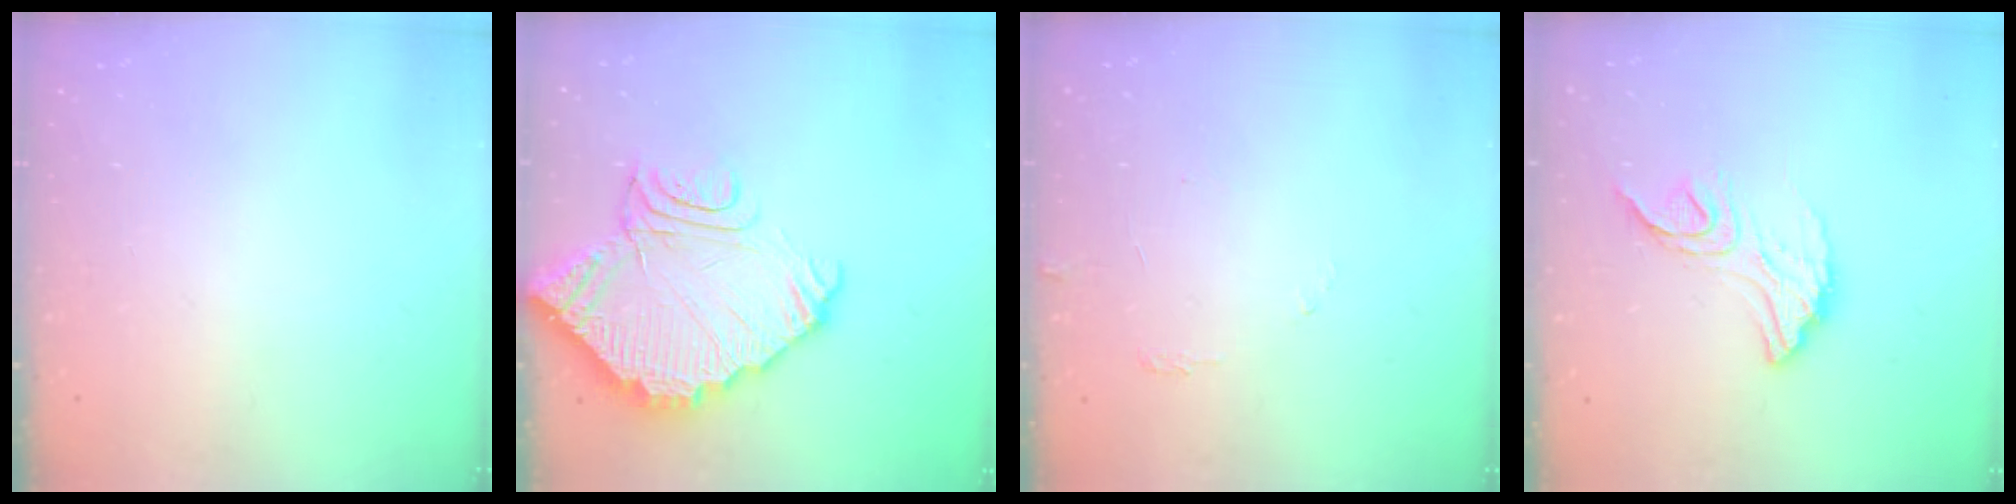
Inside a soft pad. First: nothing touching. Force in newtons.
{"total": 17.2, "press": 17.1, "slide": 1.7}
{"total": 6.6, "press": 6.6, "slide": 0.5}
{"total": 12.4, "press": 12.4, "slide": 0.7}